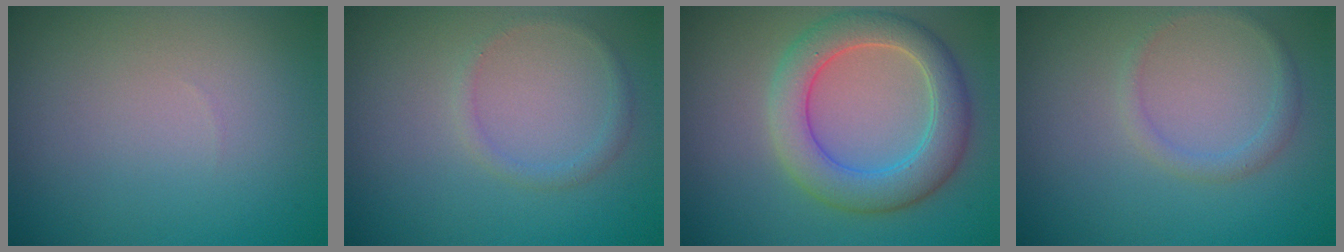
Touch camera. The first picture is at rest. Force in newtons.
{"total": 1.1, "press": 1.1, "slide": 0.1}
{"total": 5.7, "press": 5.7, "slide": 0.5}
{"total": 1.4, "press": 1.4, "slide": 0.0}